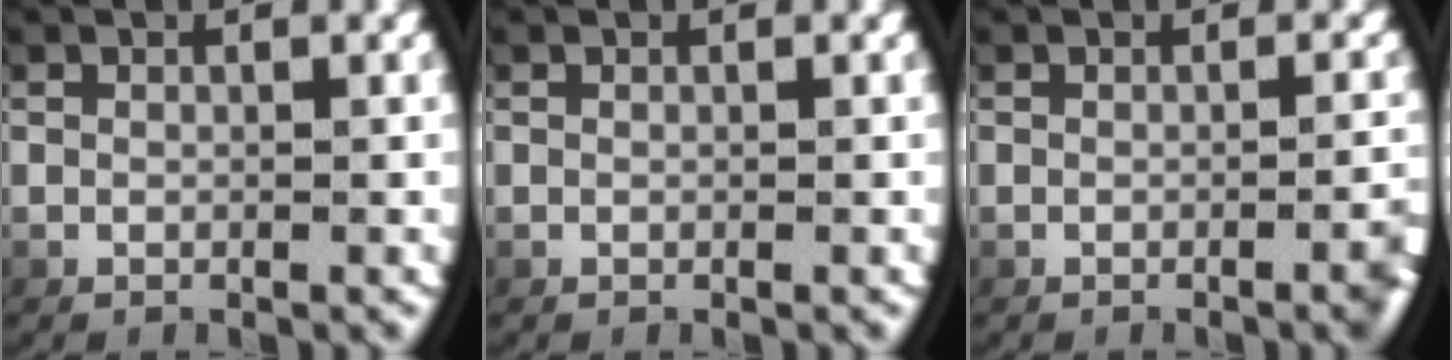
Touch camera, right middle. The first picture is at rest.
{"total": 0.0}
{"total": 1.9, "force": [-1.0, 0.2, 1.6], "torque": [-0.020, 0.005, -0.018]}